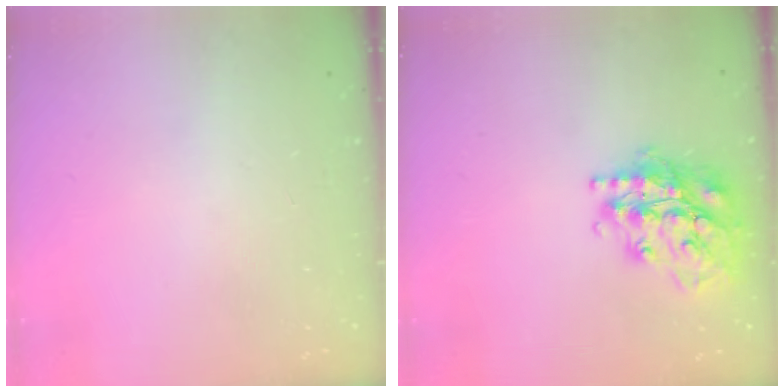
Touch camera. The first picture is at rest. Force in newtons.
{"total": 20.3, "press": 20.3, "slide": 1.6}